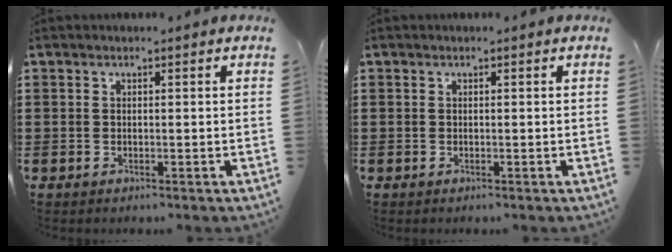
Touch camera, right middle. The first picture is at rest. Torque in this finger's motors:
{"motor_torque": [0.63, -0.73, 0.01, 0.01]}